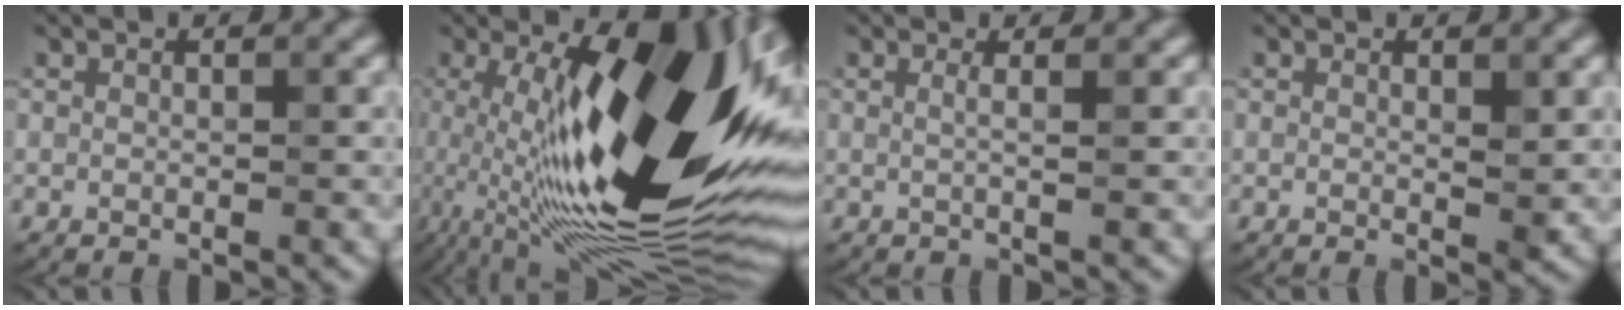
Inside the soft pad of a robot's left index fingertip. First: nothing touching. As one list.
[{"total": 18.4, "force": [1.7, 6.0, 17.3], "torque": [-0.253, 0.009, 0.022]}, {"total": 1.3, "force": [0.3, 0.4, 1.2], "torque": [-0.018, -0.002, -0.007]}, {"total": 1.2, "force": [0.3, 0.4, 1.1], "torque": [-0.013, -0.006, 0.003]}]